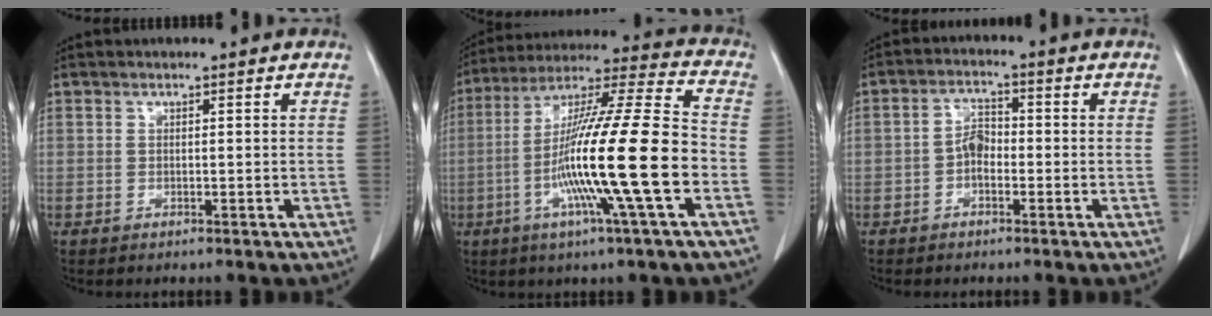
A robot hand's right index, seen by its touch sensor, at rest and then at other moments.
{"total": 20.3, "force": [-5.2, -0.5, 19.6], "torque": [-0.361, -0.013, -0.105]}
{"total": 3.4, "force": [-1.1, 1.9, 2.6], "torque": [-0.048, 0.012, -0.024]}